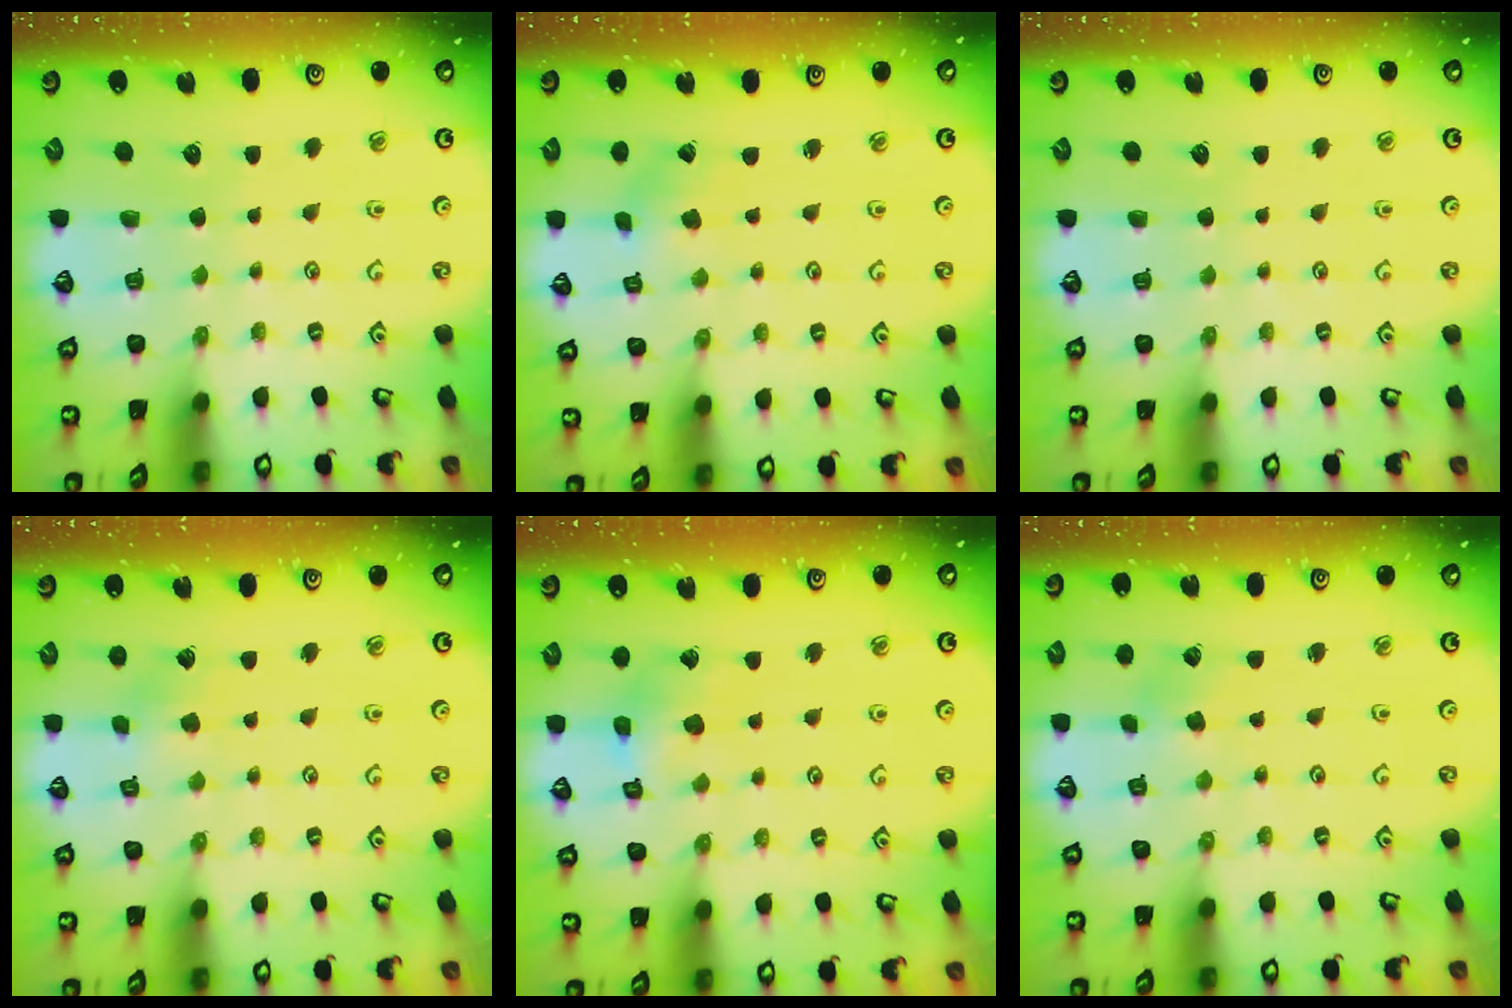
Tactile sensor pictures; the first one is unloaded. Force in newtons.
{"total": 1.0, "press": 1.0, "slide": 0.2}
{"total": 0.0}
{"total": 2.7, "press": 2.7, "slide": 0.3}
{"total": 6.3, "press": 6.3, "slide": 0.5}
{"total": 2.6, "press": 2.6, "slide": 0.6}